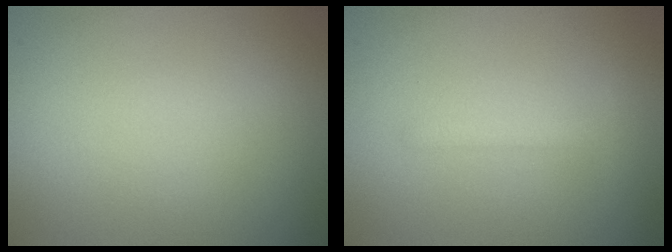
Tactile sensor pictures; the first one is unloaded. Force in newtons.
{"total": 1.2, "press": 1.2, "slide": 0.1}